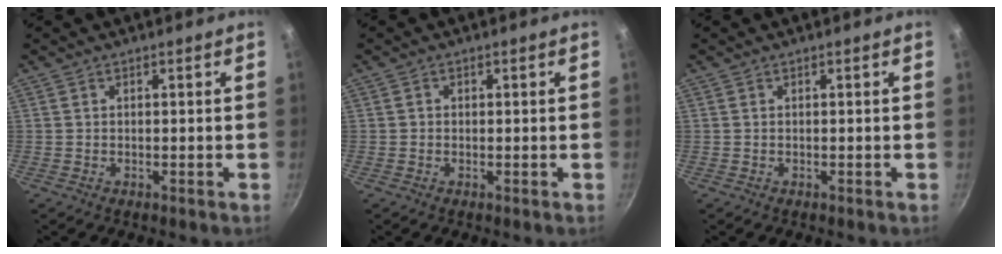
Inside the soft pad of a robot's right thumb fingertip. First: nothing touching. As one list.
[{"total": 0.7, "force": [0.0, 0.7, 0.2], "torque": [-0.001, 0.003, -0.002]}, {"total": 0.0}]